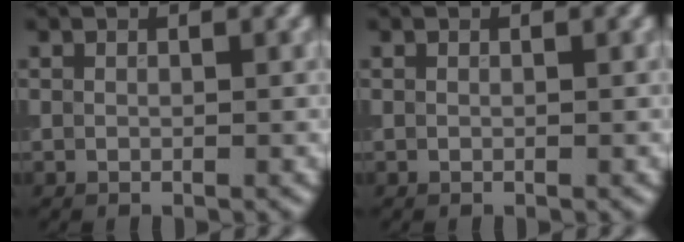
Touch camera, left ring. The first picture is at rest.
{"total": 0.0}